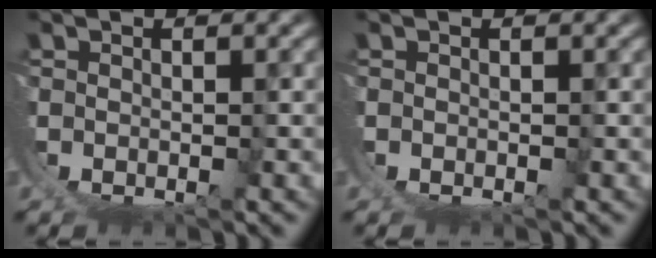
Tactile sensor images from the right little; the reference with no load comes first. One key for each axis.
{"total": 0.0}